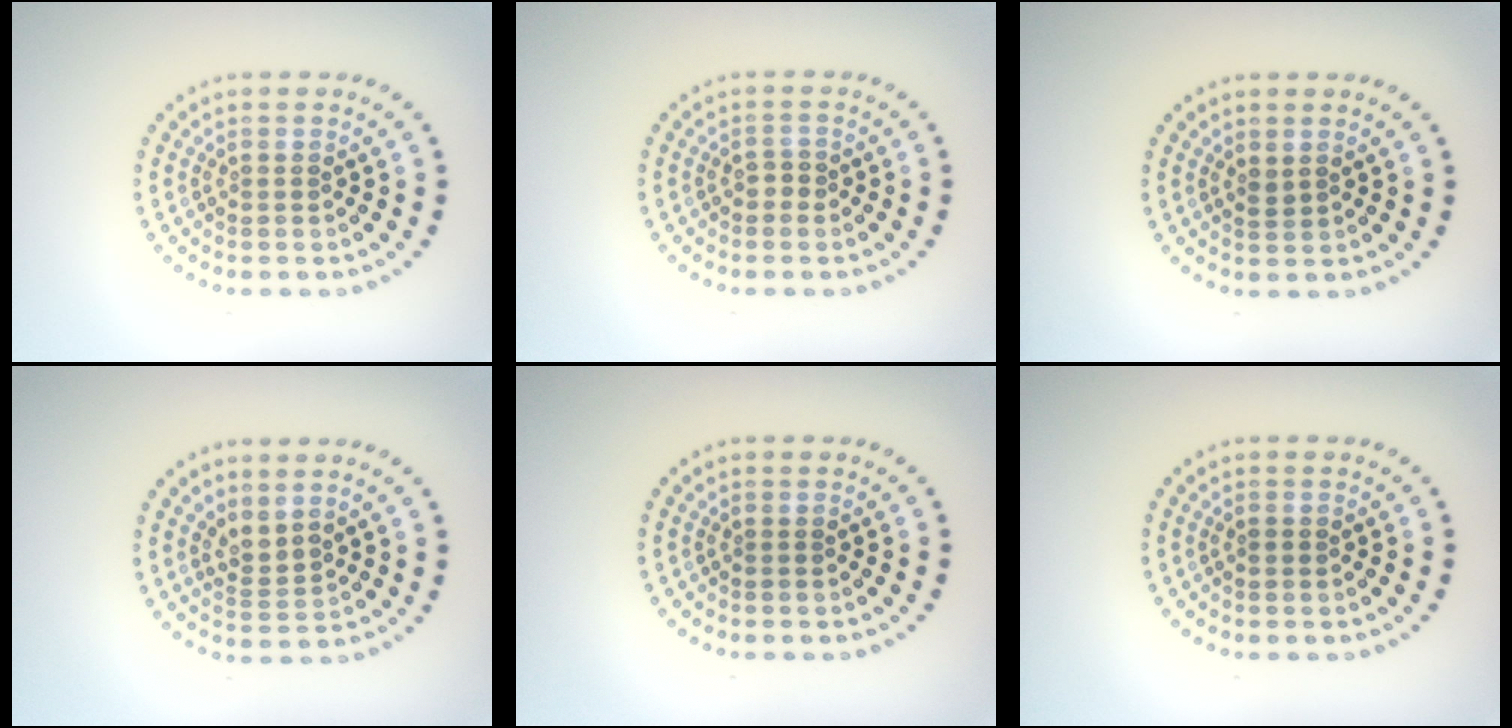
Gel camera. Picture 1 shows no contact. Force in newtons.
{"total": 1.0, "press": 0.9, "slide": 0.5}
{"total": 0.8, "press": 0.7, "slide": 0.4}
{"total": 2.0, "press": 1.4, "slide": 1.5}
{"total": 0.0}
{"total": 0.7, "press": 0.7, "slide": 0.2}